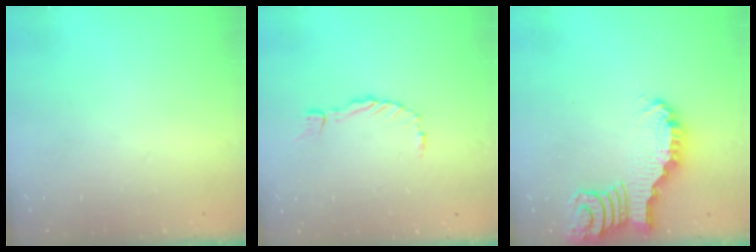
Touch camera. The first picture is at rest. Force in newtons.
{"total": 0.0}
{"total": 2.7, "press": 2.7, "slide": 0.4}